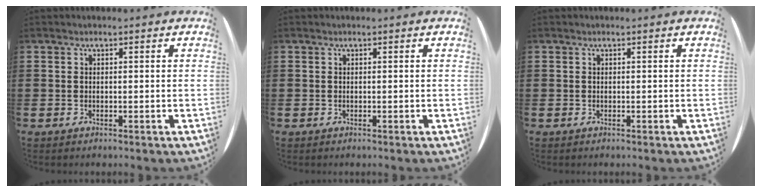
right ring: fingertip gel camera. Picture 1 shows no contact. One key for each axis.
{"total": 0.0}
{"total": 0.0}